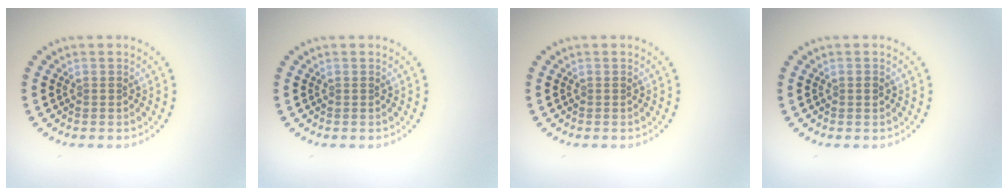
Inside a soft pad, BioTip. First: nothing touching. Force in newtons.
{"total": 0.0}
{"total": 0.0}
{"total": 0.7, "press": 0.7, "slide": 0.1}